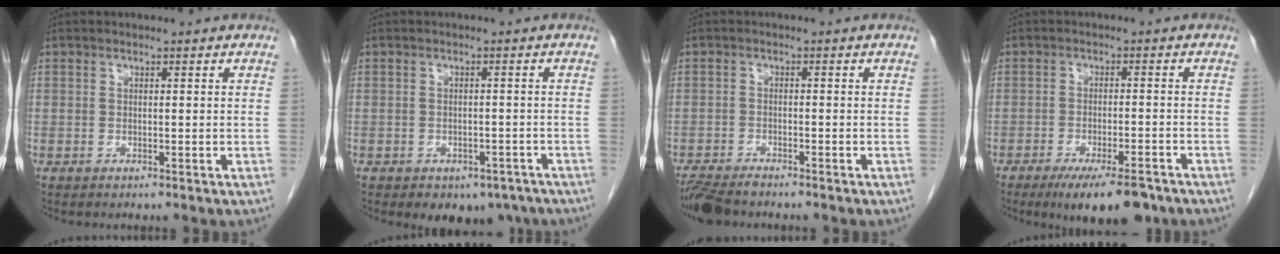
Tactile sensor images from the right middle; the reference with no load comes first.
{"total": 6.3, "force": [-4.7, 3.7, 2.2], "torque": [-0.015, 0.006, -0.056]}
{"total": 5.9, "force": [-5.3, 1.1, 2.4], "torque": [-0.039, -0.017, -0.093]}
{"total": 9.7, "force": [-7.2, 2.1, 6.1], "torque": [-0.090, -0.016, -0.107]}